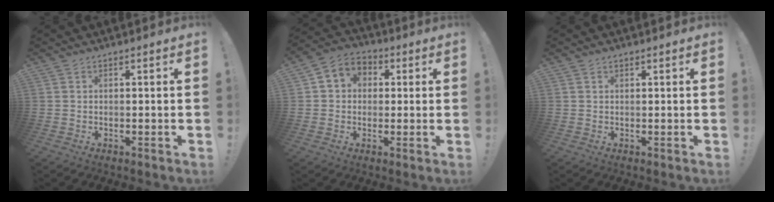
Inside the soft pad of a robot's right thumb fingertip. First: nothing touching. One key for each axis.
{"total": 6.4, "fx": 0.5, "fy": 5.9, "fz": 2.5, "tx": -0.036, "ty": 0.005, "tz": 0.015}
{"total": 0.5, "fx": 0.4, "fy": 0.3, "fz": 0.2, "tx": -0.003, "ty": 0.000, "tz": 0.007}